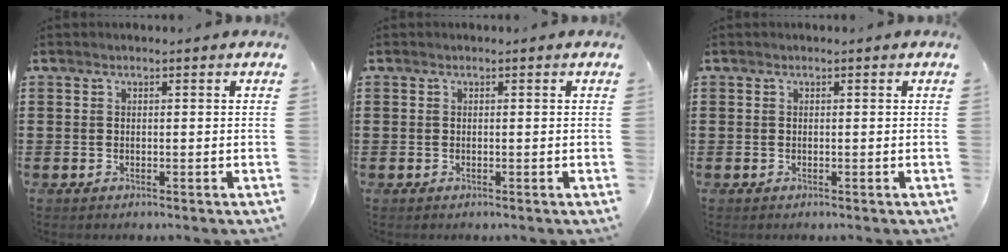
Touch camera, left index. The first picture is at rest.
{"total": 0.0}
{"total": 0.0}